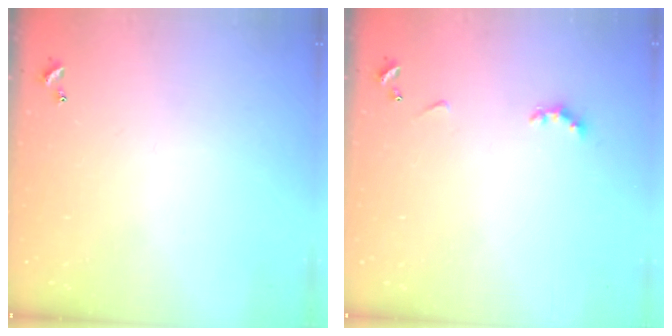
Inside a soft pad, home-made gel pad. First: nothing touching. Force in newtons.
{"total": 2.9, "press": 2.8, "slide": 0.6}